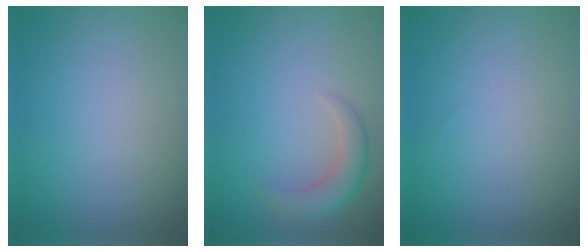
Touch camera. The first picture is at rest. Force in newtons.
{"total": 3.0, "press": 3.0, "slide": 0.1}
{"total": 0.0}